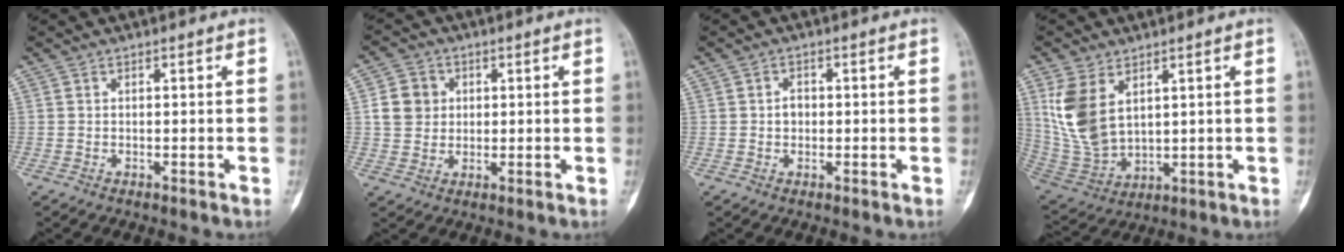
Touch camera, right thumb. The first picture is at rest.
{"total": 6.4, "force": [1.2, 5.8, 2.5], "torque": [-0.023, 0.001, 0.018]}
{"total": 2.0, "force": [-0.1, 1.6, 1.2], "torque": [-0.009, 0.005, -0.003]}
{"total": 11.8, "force": [4.3, 7.0, 8.5], "torque": [-0.172, -0.019, 0.107]}